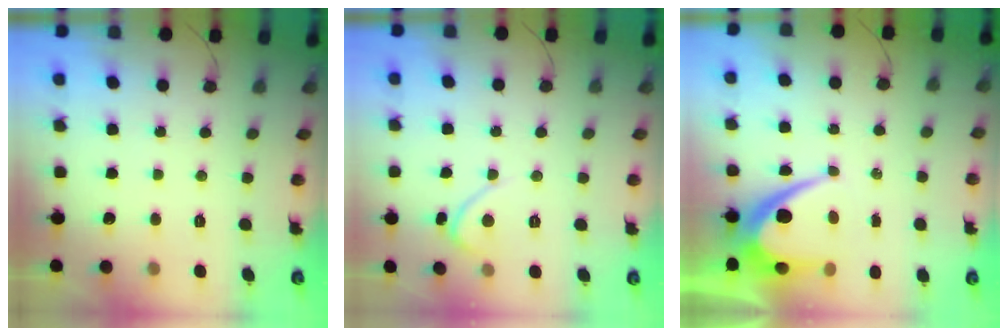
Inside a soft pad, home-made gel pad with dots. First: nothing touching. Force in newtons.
{"total": 2.3, "press": 2.3, "slide": 0.1}
{"total": 8.9, "press": 8.9, "slide": 0.6}